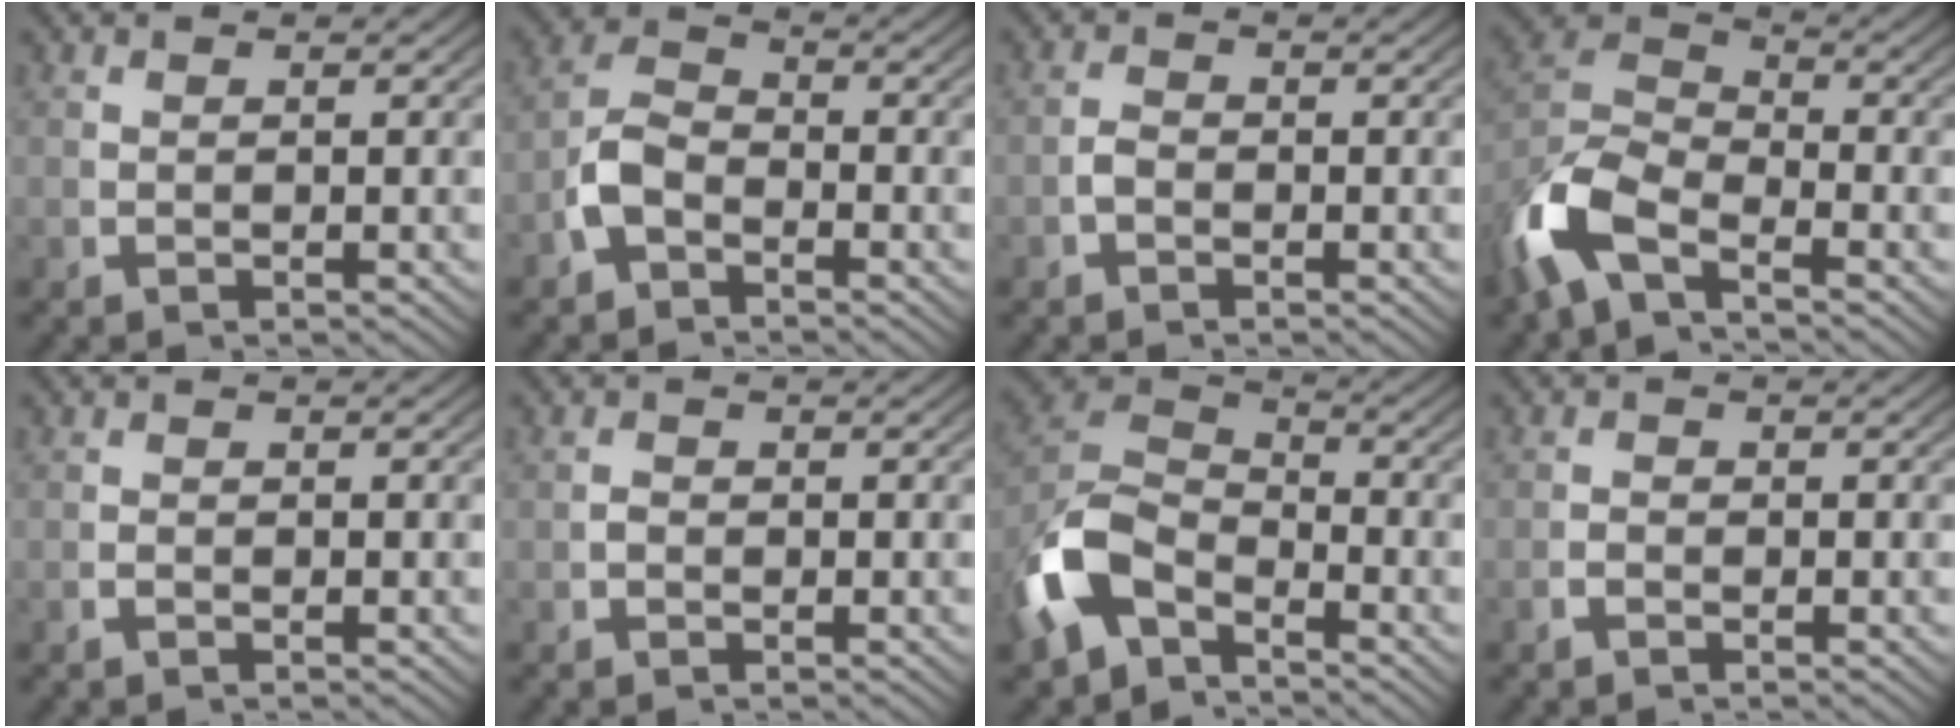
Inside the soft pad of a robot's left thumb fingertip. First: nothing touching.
{"total": 4.7, "force": [-1.7, 3.6, 2.4], "torque": [-0.056, -0.006, -0.034]}
{"total": 0.9, "force": [-0.8, 0.4, 0.2], "torque": [-0.007, 0.001, -0.020]}
{"total": 8.0, "force": [-2.4, 5.5, 5.3], "torque": [-0.119, -0.005, -0.051]}
{"total": 0.6, "force": [-0.5, -0.2, -0.2], "torque": [0.006, 0.001, -0.015]}
{"total": 0.6, "force": [-0.5, 0.3, 0.0], "torque": [-0.001, 0.000, -0.014]}
{"total": 9.4, "force": [-2.2, 6.9, 6.0], "torque": [-0.150, -0.022, -0.037]}
{"total": 0.9, "force": [-0.8, -0.1, -0.2], "torque": [0.010, 0.004, -0.024]}